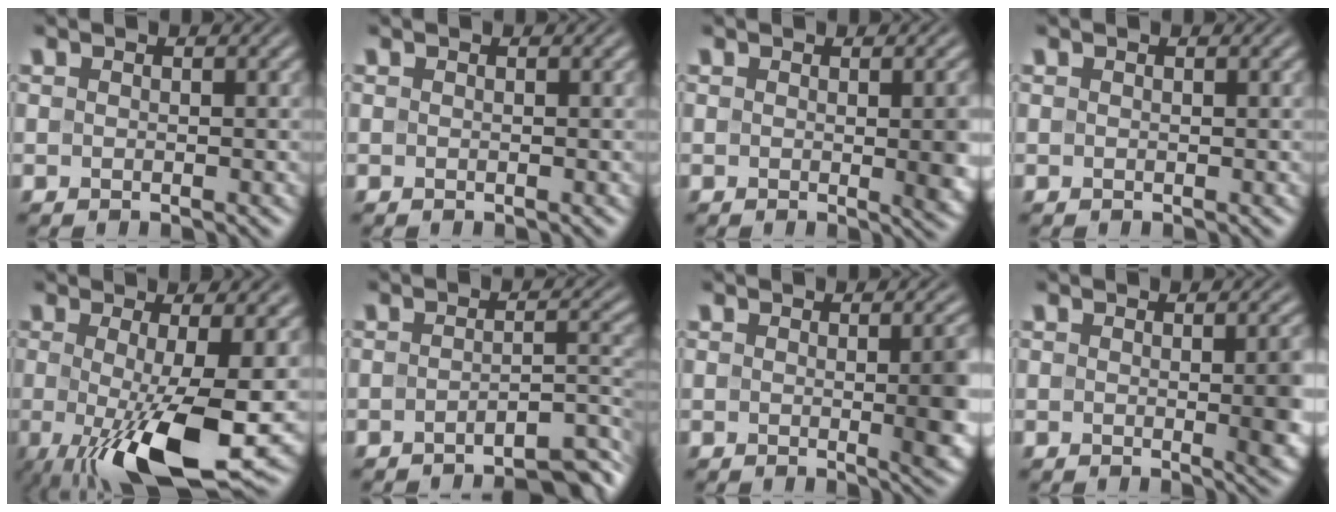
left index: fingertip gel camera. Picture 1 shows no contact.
{"total": 0.0}
{"total": 3.2, "force": [-0.1, 0.7, 3.1], "torque": [-0.034, -0.003, 0.000]}
{"total": 0.0}
{"total": 10.6, "force": [-2.2, 2.5, 10.1], "torque": [-0.164, -0.026, -0.025]}
{"total": 5.1, "force": [-4.0, 0.9, 3.1], "torque": [-0.031, 0.014, -0.058]}
{"total": 4.8, "force": [-0.2, 1.2, 4.6], "torque": [-0.049, -0.004, 0.001]}
{"total": 3.8, "force": [-0.1, 0.9, 3.7], "torque": [-0.039, -0.002, 0.000]}